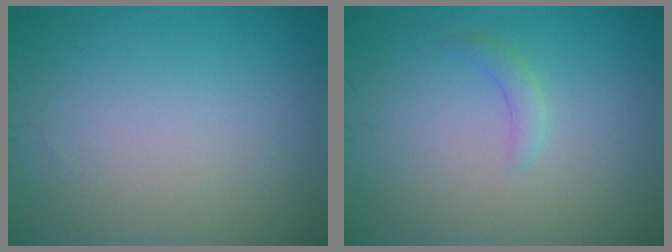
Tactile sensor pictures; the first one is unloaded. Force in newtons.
{"total": 1.2, "press": 1.2, "slide": 0.1}